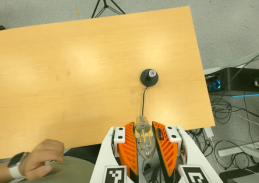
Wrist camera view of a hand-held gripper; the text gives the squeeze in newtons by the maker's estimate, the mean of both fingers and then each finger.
{"total": 21.9, "left": 23.6, "right": 20.2}